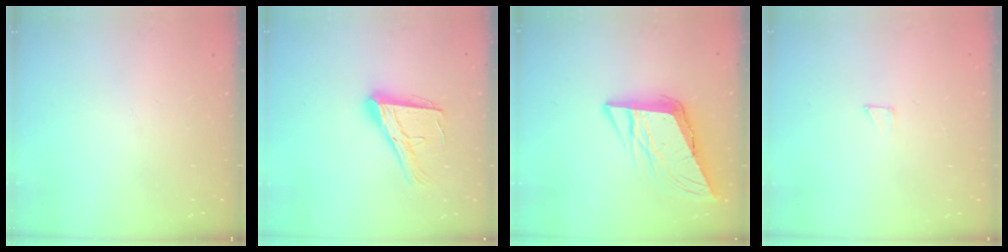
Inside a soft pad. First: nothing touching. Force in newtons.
{"total": 16.9, "press": 16.8, "slide": 1.8}
{"total": 11.4, "press": 11.2, "slide": 1.9}
{"total": 2.0, "press": 2.0, "slide": 0.0}